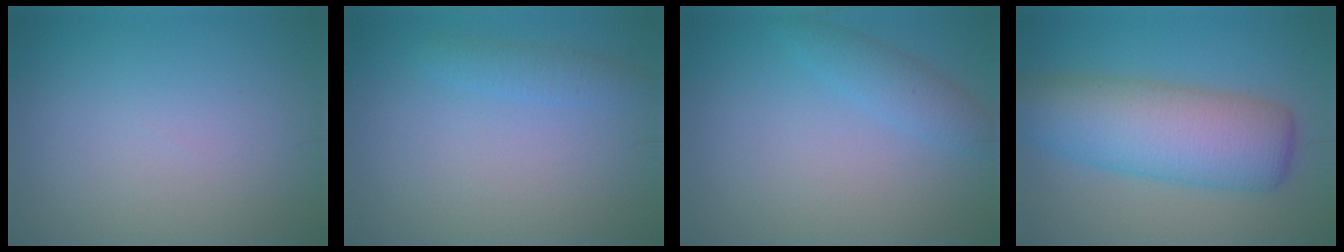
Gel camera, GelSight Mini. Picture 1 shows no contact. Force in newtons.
{"total": 1.6, "press": 1.6, "slide": 0.0}
{"total": 2.3, "press": 2.3, "slide": 0.1}
{"total": 8.9, "press": 8.9, "slide": 0.2}